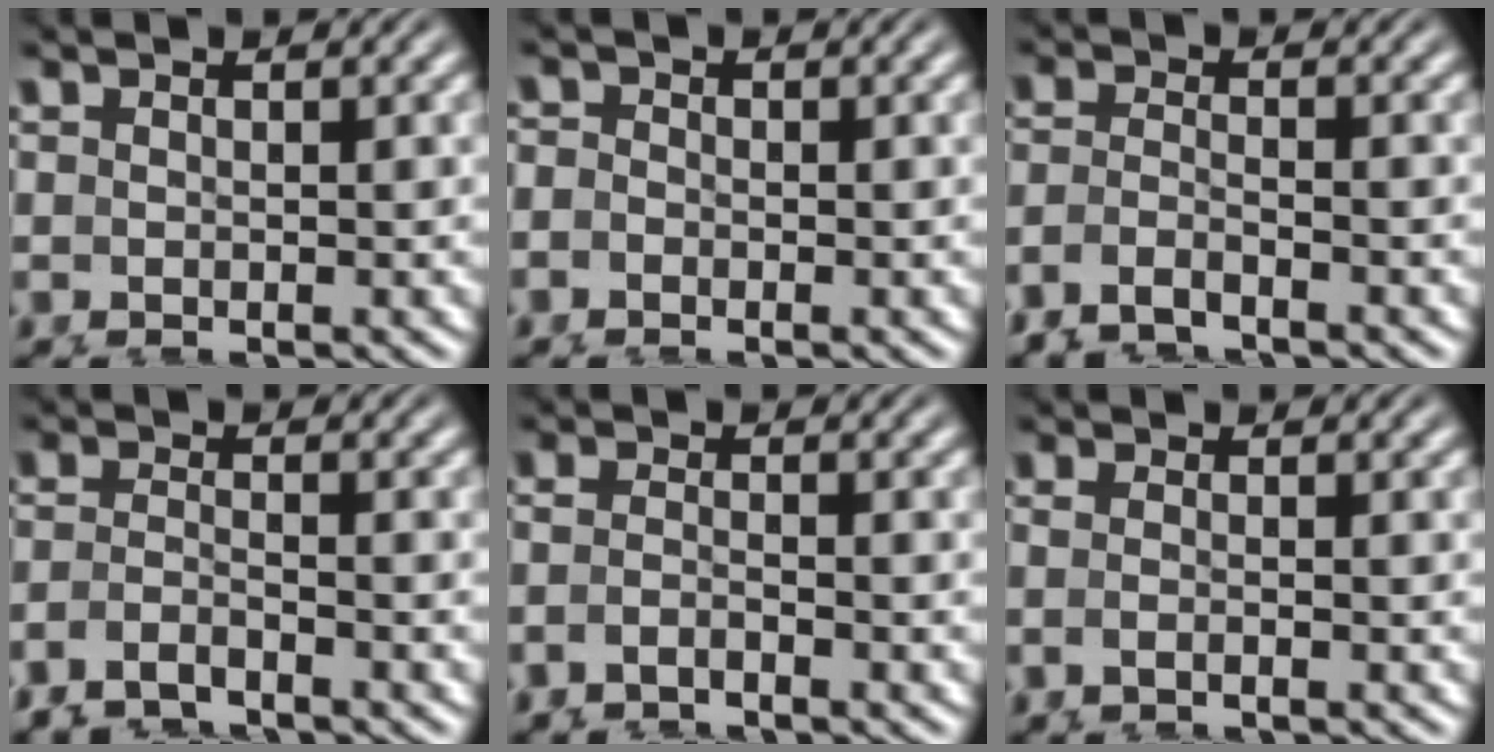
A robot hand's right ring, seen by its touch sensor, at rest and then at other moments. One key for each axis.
{"total": 0.9, "fx": -0.3, "fy": 0.9, "fz": -0.1, "tx": 0.005, "ty": -0.006, "tz": -0.009}
{"total": 5.1, "fx": -2.0, "fy": 4.4, "fz": 1.8, "tx": -0.061, "ty": -0.019, "tz": -0.033}
{"total": 4.9, "fx": -2.2, "fy": 4.2, "fz": 1.3, "tx": -0.053, "ty": -0.021, "tz": -0.038}
{"total": 2.9, "fx": -1.3, "fy": 2.2, "fz": 1.4, "tx": -0.042, "ty": -0.015, "tz": -0.018}
{"total": 1.9, "fx": -0.7, "fy": 1.1, "fz": 1.4, "tx": -0.043, "ty": -0.010, "tz": -0.005}